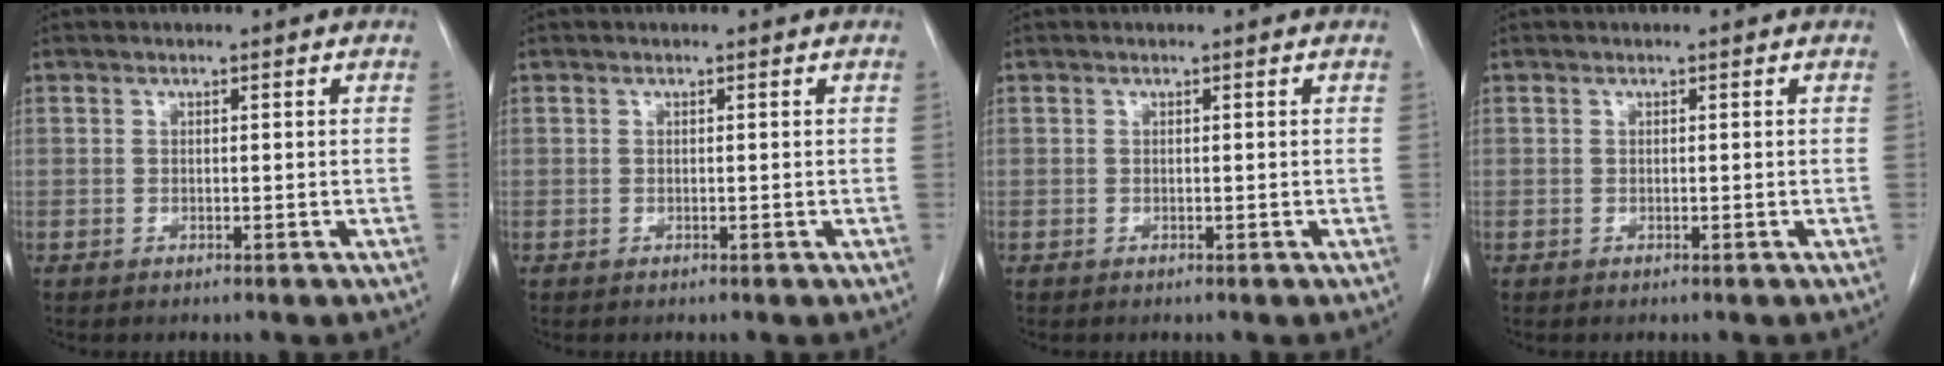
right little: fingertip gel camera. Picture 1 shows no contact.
{"total": 0.0}
{"total": 0.0}
{"total": 0.0}